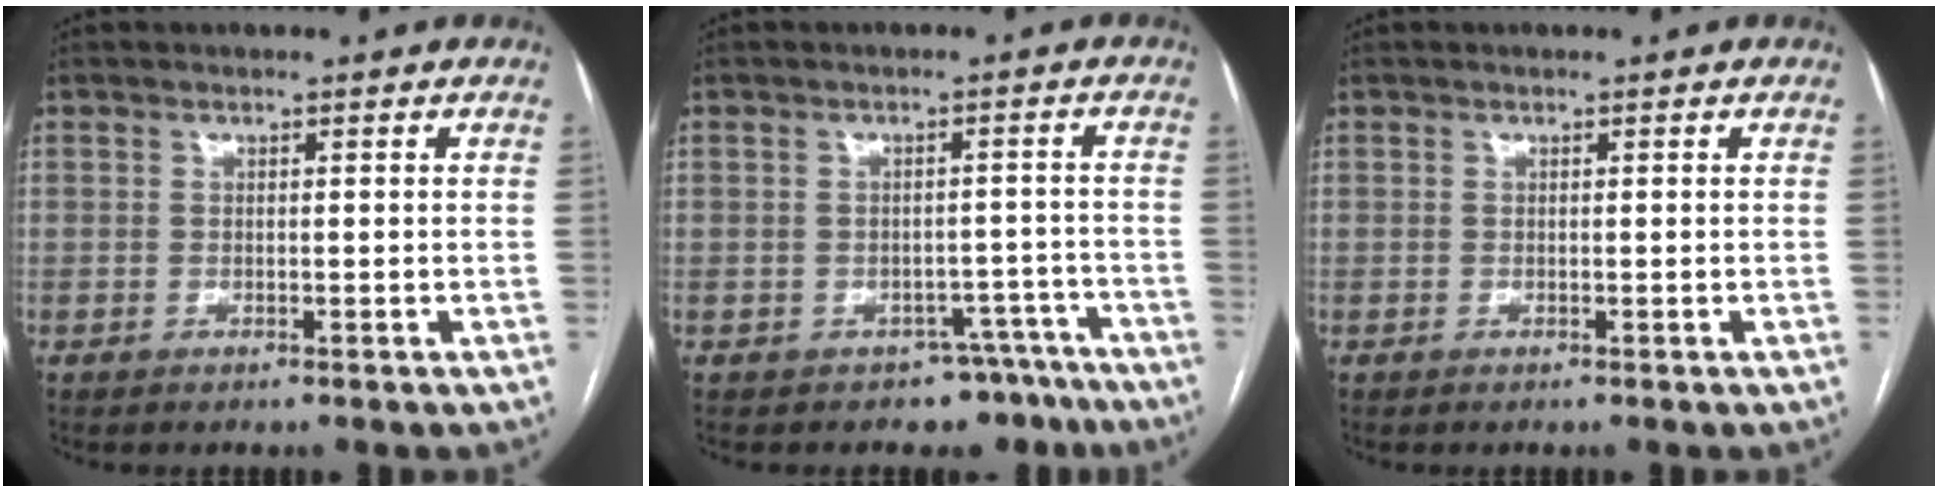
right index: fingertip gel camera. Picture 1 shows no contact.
{"total": 7.6, "force": [-5.9, 4.8, 0.0], "torque": [0.030, 0.039, -0.063]}
{"total": 0.0}